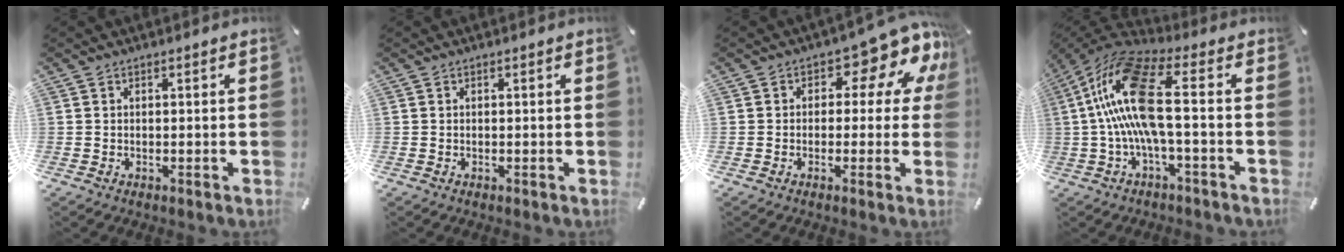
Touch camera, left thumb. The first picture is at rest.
{"total": 0.0}
{"total": 9.8, "force": [3.8, 5.2, 7.4], "torque": [-0.090, -0.028, 0.061]}
{"total": 15.9, "force": [0.1, 4.2, 15.3], "torque": [-0.320, -0.002, -0.005]}